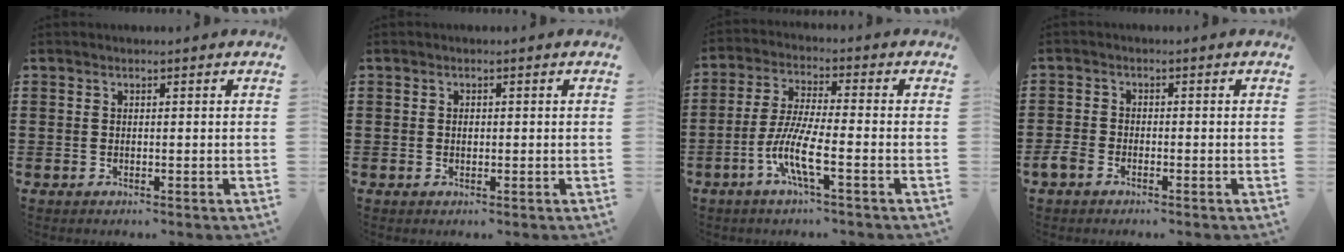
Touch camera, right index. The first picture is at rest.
{"total": 0.8, "force": [0.0, 0.4, 0.8], "torque": [-0.017, -0.003, 0.001]}
{"total": 8.3, "force": [-3.6, 1.3, 7.3], "torque": [-0.169, -0.015, -0.076]}
{"total": 2.3, "force": [-1.7, 1.1, 1.0], "torque": [-0.034, -0.001, -0.039]}